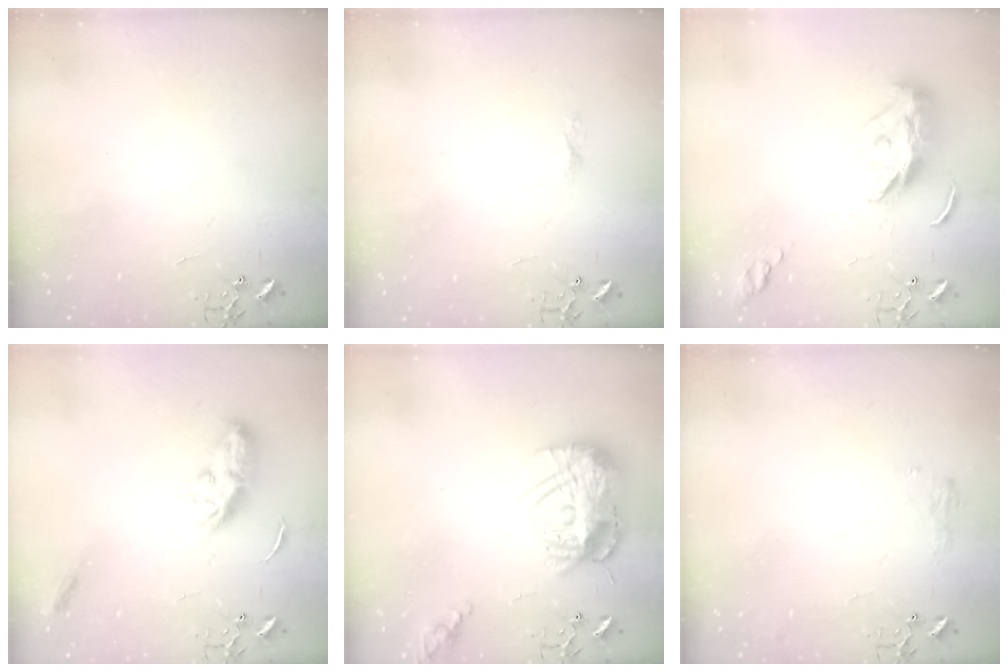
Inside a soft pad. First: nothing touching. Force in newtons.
{"total": 3.6, "press": 3.5, "slide": 0.5}
{"total": 10.9, "press": 10.9, "slide": 0.9}
{"total": 10.4, "press": 10.4, "slide": 0.1}
{"total": 17.2, "press": 17.2, "slide": 1.4}
{"total": 7.6, "press": 7.6, "slide": 0.8}